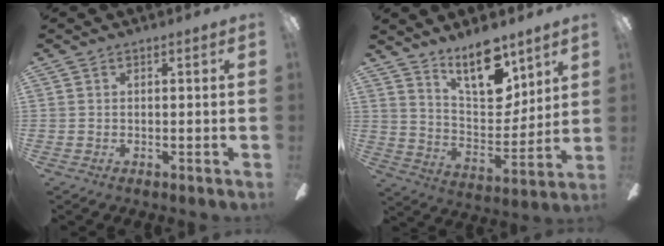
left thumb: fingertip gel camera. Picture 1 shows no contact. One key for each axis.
{"total": 16.1, "fx": 11.3, "fy": 7.0, "fz": 9.2, "tx": -0.142, "ty": -0.065, "tz": 0.198}